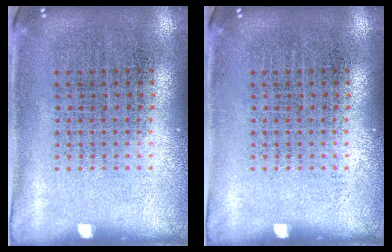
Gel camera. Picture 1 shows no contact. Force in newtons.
{"total": 0.0}